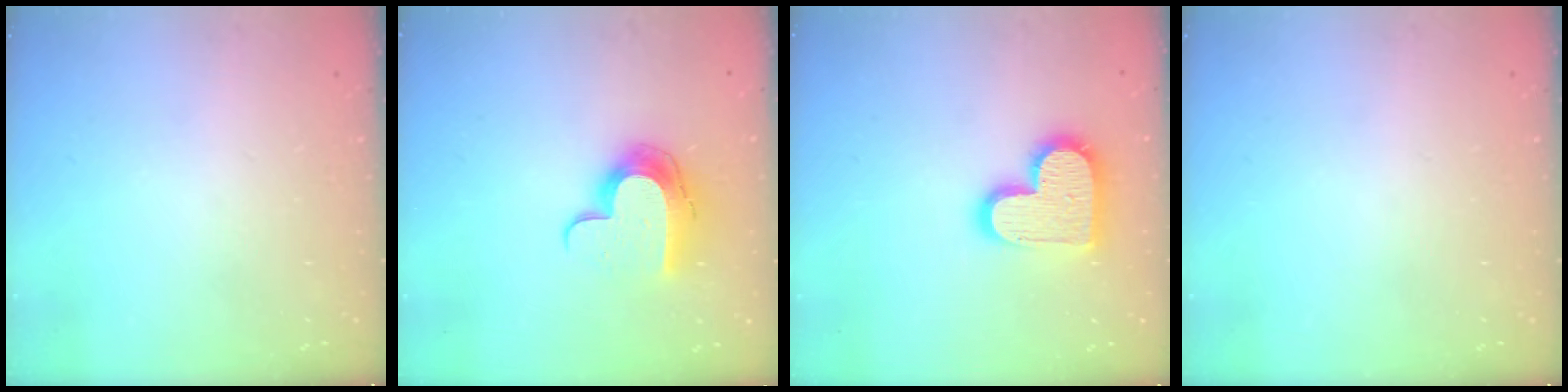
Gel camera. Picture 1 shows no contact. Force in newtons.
{"total": 12.0, "press": 12.0, "slide": 1.0}
{"total": 16.2, "press": 16.1, "slide": 1.3}
{"total": 0.0}